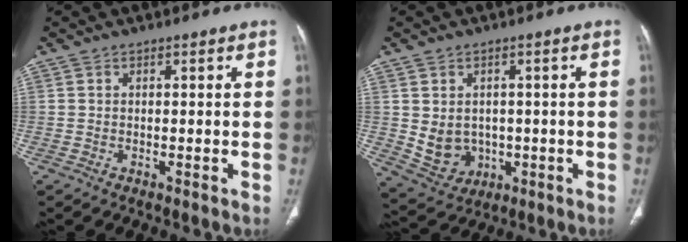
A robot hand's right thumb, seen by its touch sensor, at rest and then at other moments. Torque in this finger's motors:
{"motor_torque": [-0.63, 0.72, 0.43, 0.38, 0.22]}